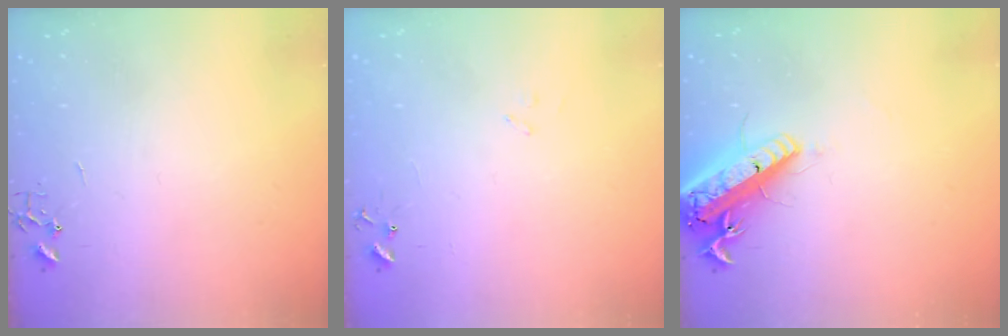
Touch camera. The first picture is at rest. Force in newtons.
{"total": 7.8, "press": 7.8, "slide": 0.7}
{"total": 17.6, "press": 17.3, "slide": 3.4}